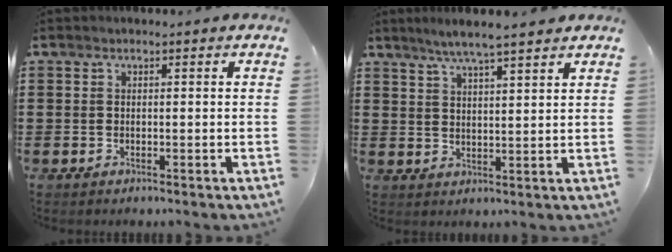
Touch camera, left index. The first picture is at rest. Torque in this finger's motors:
{"motor_torque": [1.07, 1.06, 0.70, 0.18]}